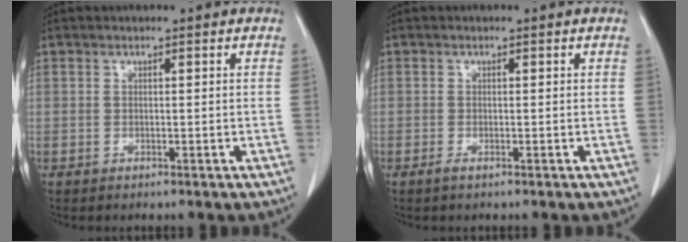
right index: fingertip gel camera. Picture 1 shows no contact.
{"total": 0.7, "force": [-0.5, 0.1, 0.6], "torque": [-0.011, -0.002, -0.009]}